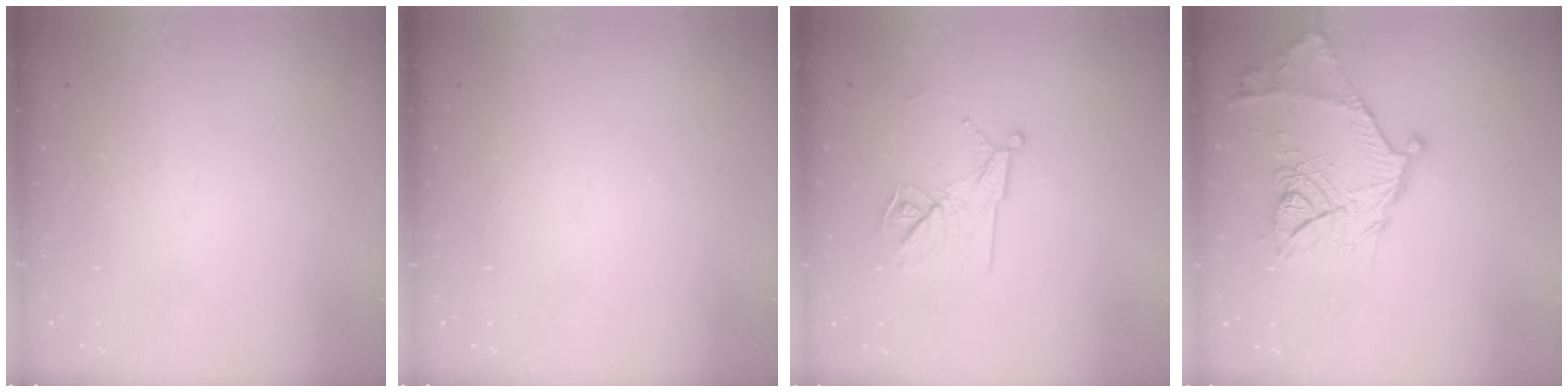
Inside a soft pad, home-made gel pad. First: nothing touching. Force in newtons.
{"total": 1.5, "press": 1.5, "slide": 0.1}
{"total": 12.0, "press": 12.0, "slide": 0.1}
{"total": 19.7, "press": 19.7, "slide": 1.1}